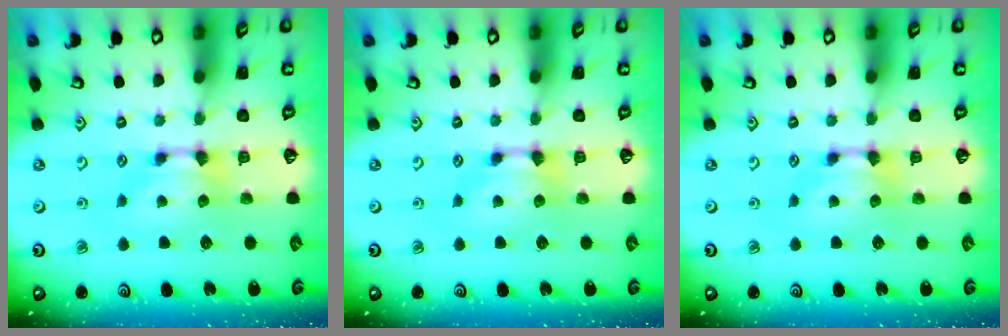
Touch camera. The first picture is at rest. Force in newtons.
{"total": 0.0}
{"total": 0.0}